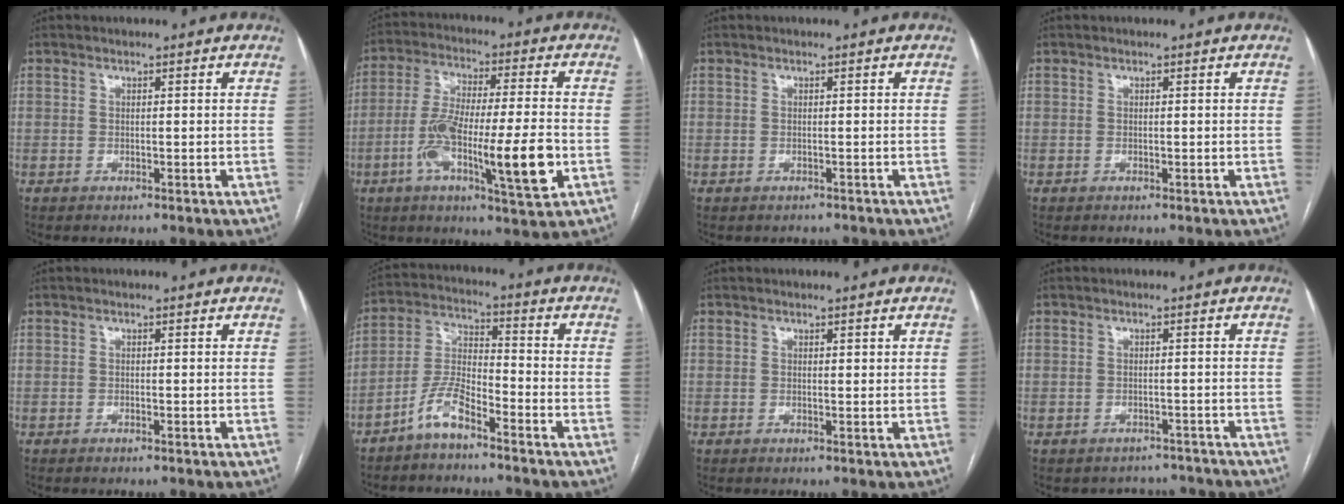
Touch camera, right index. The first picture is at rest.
{"total": 16.0, "force": [-4.5, 2.1, 15.2], "torque": [-0.268, -0.006, -0.074]}
{"total": 1.4, "force": [-1.2, 0.7, 0.0], "torque": [-0.002, 0.001, -0.015]}
{"total": 0.0}
{"total": 0.0}
{"total": 7.0, "force": [-4.9, 1.9, 4.5], "torque": [-0.106, 0.005, -0.101]}
{"total": 0.7, "force": [0.4, 0.2, 0.4], "torque": [-0.006, -0.002, 0.005]}
{"total": 4.3, "force": [-3.8, 1.8, -0.8], "torque": [0.014, 0.021, -0.046]}